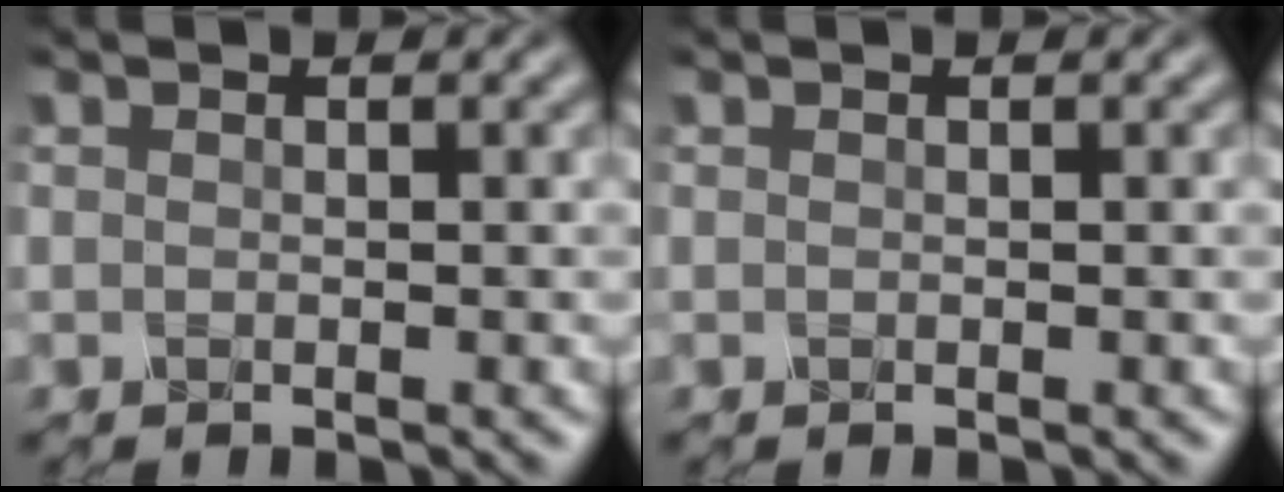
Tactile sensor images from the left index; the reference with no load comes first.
{"total": 0.0}